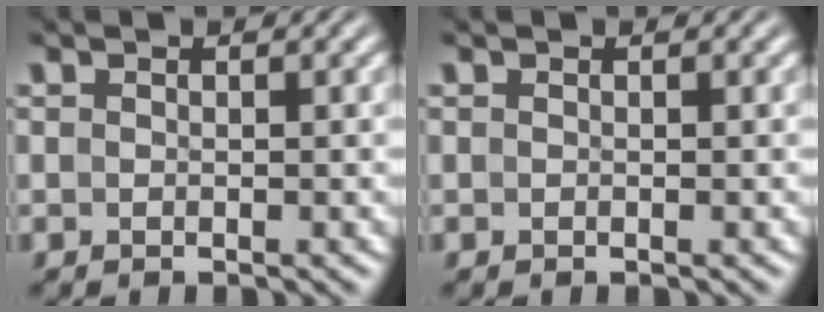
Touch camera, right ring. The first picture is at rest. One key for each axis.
{"total": 0.0}